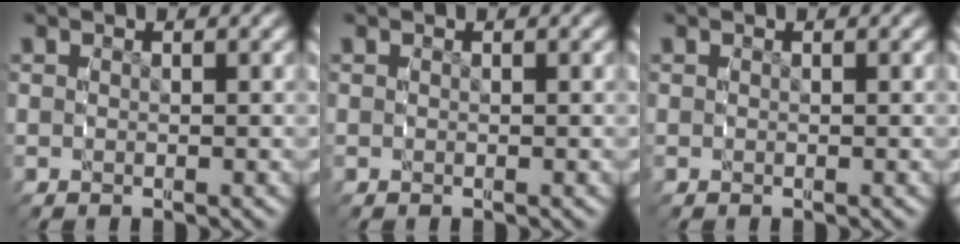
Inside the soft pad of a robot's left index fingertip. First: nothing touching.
{"total": 0.0}
{"total": 0.0}